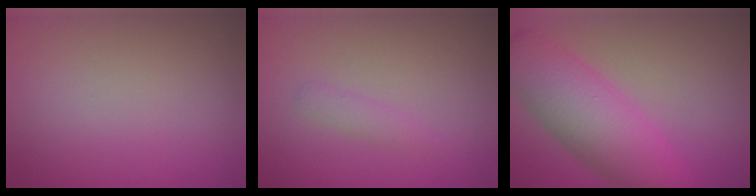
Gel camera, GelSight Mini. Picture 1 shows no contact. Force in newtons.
{"total": 1.1, "press": 1.1, "slide": 0.1}
{"total": 7.9, "press": 7.9, "slide": 0.2}